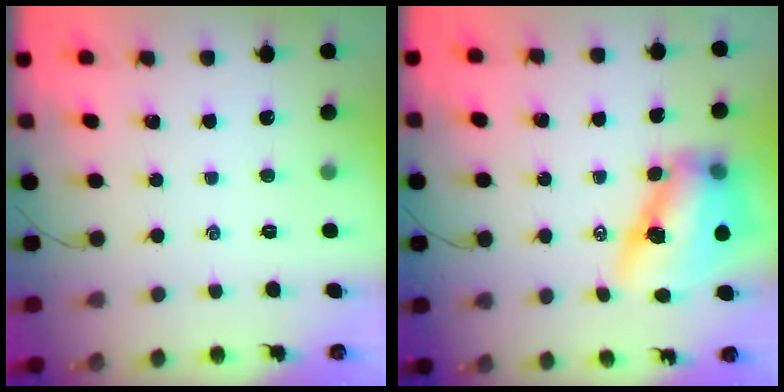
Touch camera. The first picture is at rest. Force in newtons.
{"total": 12.9, "press": 12.4, "slide": 3.6}